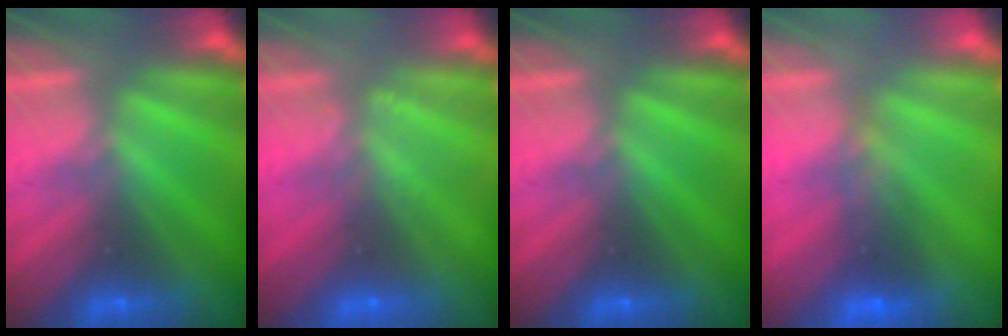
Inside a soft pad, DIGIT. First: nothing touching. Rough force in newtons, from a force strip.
{"total": 1.8}
{"total": 0.0}
{"total": 2.0}